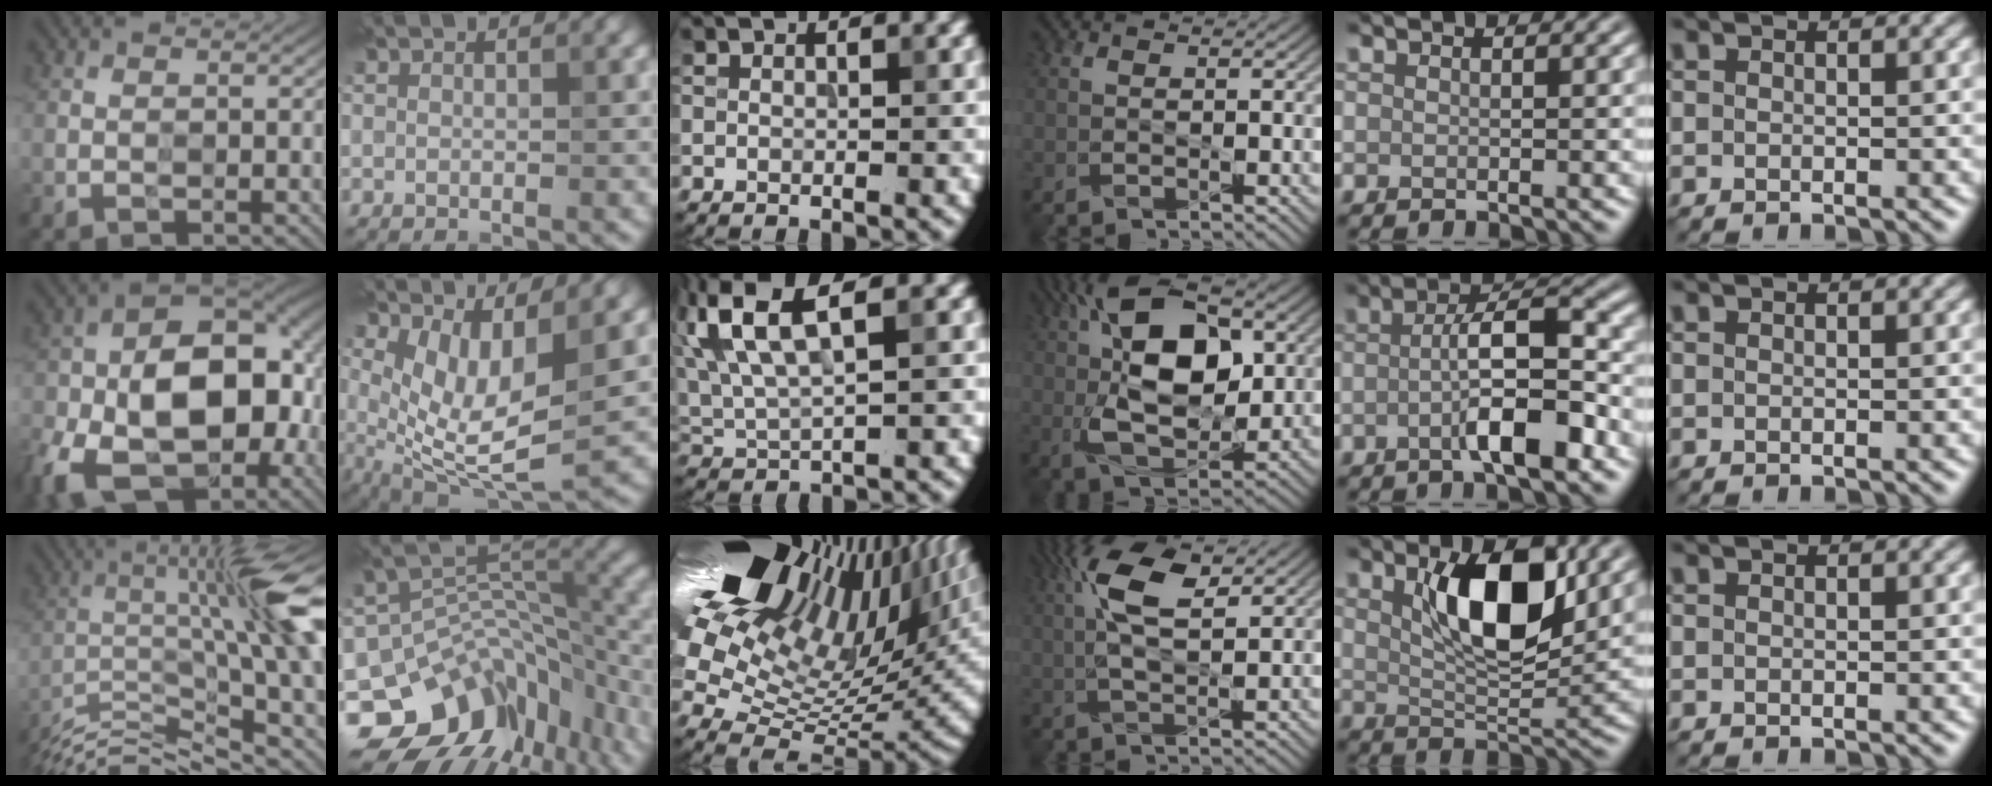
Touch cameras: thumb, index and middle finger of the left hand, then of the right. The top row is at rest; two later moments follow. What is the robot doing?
{"motion": "wipe", "object": "glasses"}